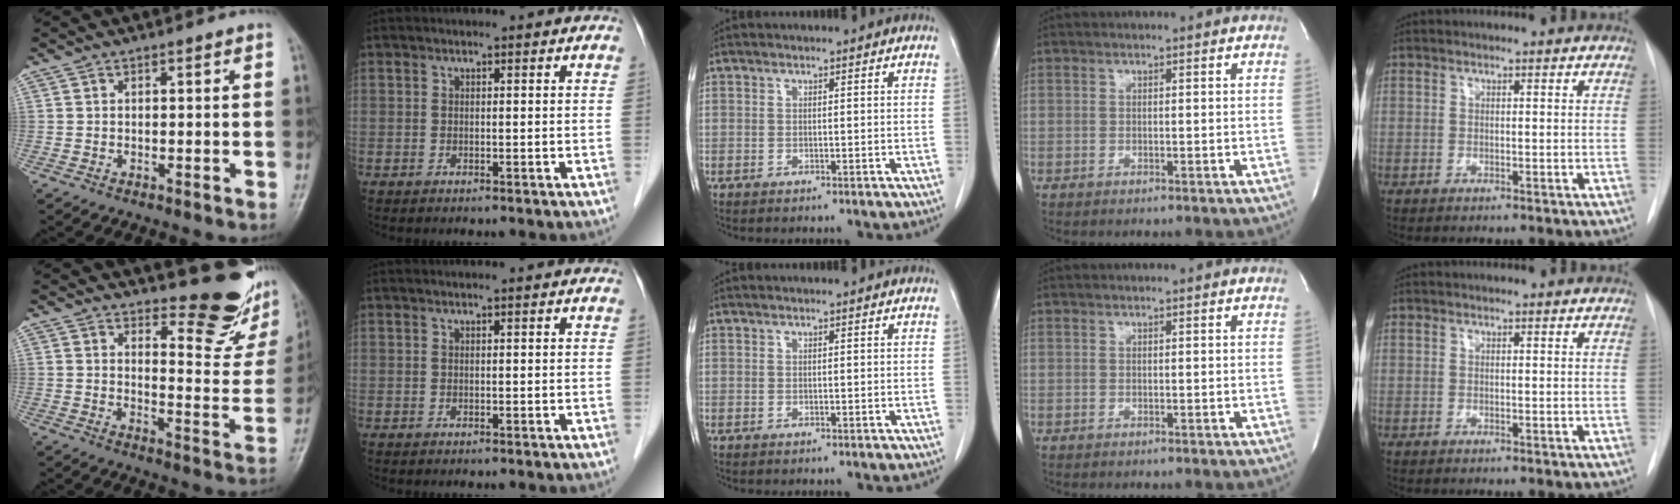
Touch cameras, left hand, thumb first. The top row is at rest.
{"thumb": {"total": 13.9, "force": [11.9, 4.3, 5.8], "torque": [-0.035, -0.118, 0.141]}, "index": {"total": 1.0, "force": [0.9, -0.1, 0.4], "torque": [-0.011, 0.007, 0.017]}}